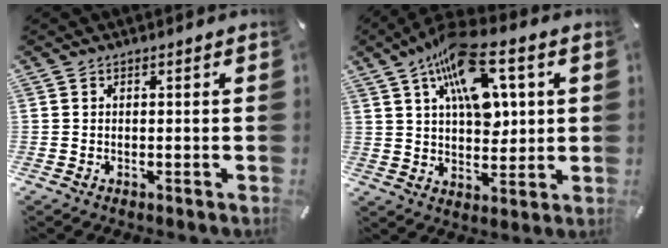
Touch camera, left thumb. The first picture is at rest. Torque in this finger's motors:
{"motor_torque": [2.05, 2.02, 2.09, -0.68, 0.65]}